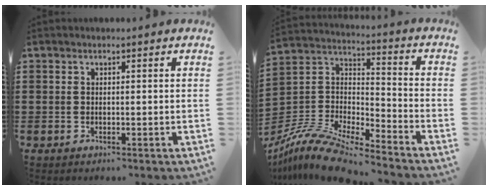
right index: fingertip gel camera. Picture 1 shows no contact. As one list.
[{"total": 10.9, "force": [-10.0, 1.8, 4.0], "torque": [-0.092, 0.021, -0.204]}]